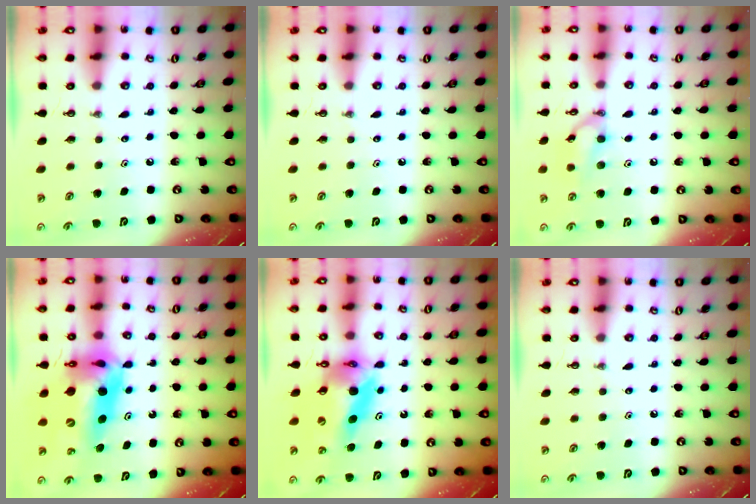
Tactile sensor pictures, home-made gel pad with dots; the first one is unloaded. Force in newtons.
{"total": 0.0}
{"total": 10.3, "press": 10.3, "slide": 0.6}
{"total": 17.9, "press": 17.4, "slide": 4.4}
{"total": 13.6, "press": 13.5, "slide": 1.4}
{"total": 0.0}